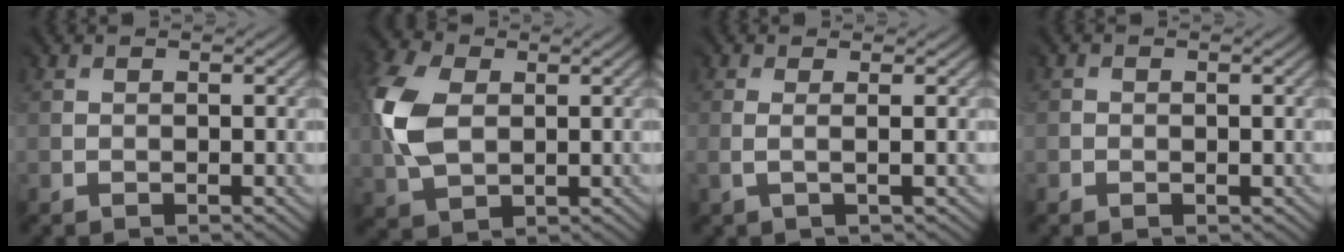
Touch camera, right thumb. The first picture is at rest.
{"total": 7.9, "force": [1.3, 5.8, 5.3], "torque": [-0.182, 0.010, 0.023]}
{"total": 1.2, "force": [0.1, -1.2, 0.0], "torque": [-0.016, 0.005, 0.000]}
{"total": 1.1, "force": [-0.3, 0.2, -1.0], "torque": [0.018, -0.003, -0.005]}